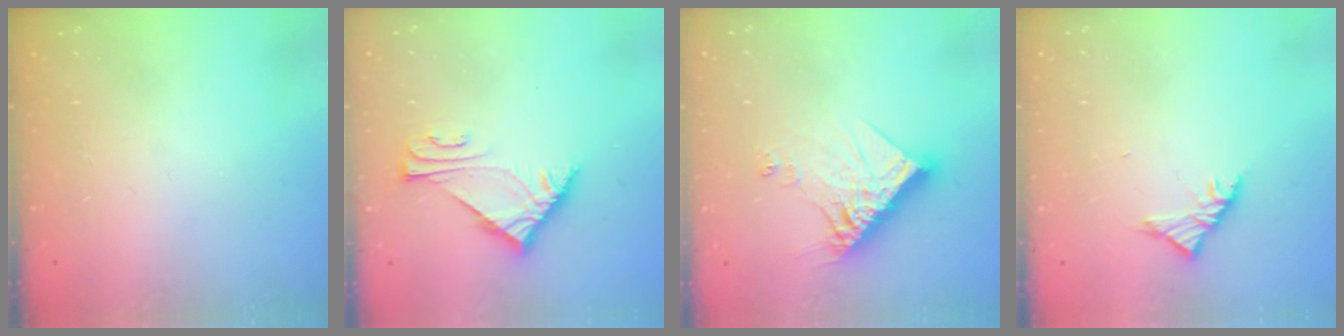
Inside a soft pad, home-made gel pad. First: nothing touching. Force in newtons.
{"total": 6.0, "press": 5.9, "slide": 1.2}
{"total": 13.5, "press": 13.5, "slide": 1.1}
{"total": 3.4, "press": 3.3, "slide": 0.8}